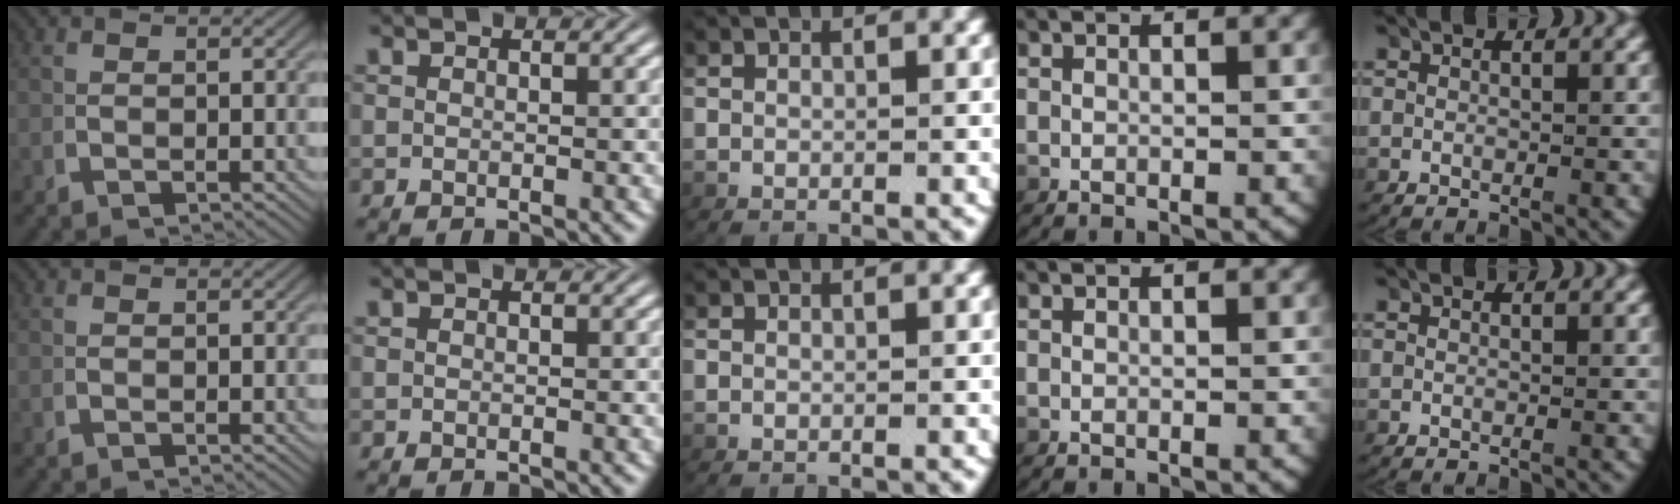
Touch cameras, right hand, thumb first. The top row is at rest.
{}